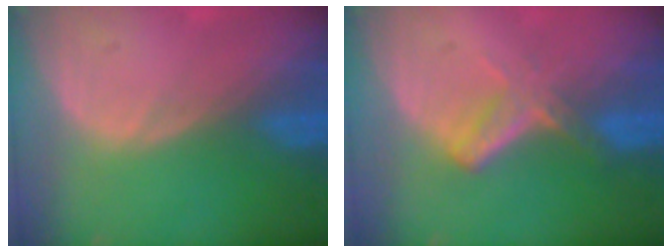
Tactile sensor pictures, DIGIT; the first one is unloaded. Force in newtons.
{"total": 5.6, "press": 4.8, "slide": 2.8}